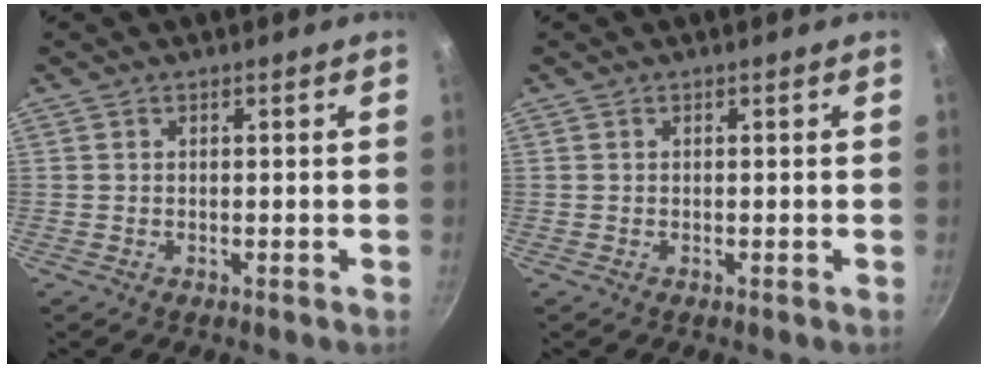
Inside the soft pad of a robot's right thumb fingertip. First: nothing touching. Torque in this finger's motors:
{"motor_torque": [0.06, 0.03, -0.34, -0.12, 0.02]}